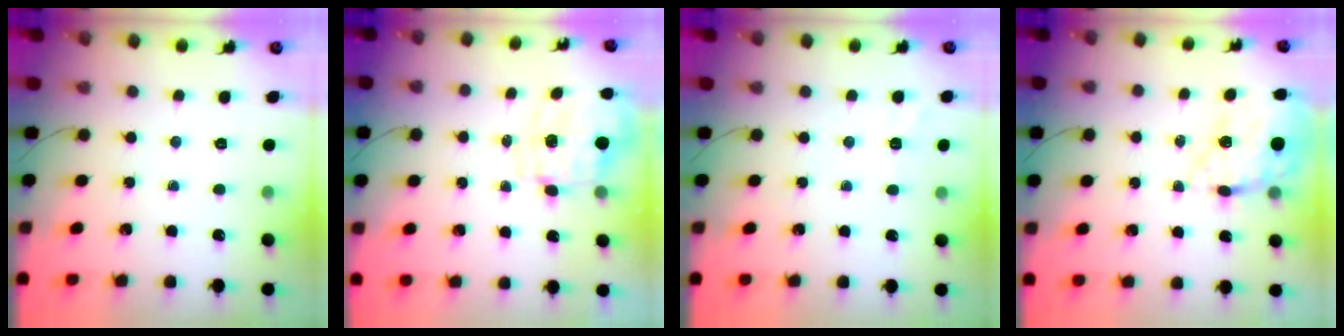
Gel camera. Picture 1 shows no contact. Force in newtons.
{"total": 2.9, "press": 2.7, "slide": 1.1}
{"total": 2.8, "press": 2.2, "slide": 1.8}
{"total": 17.7, "press": 17.3, "slide": 3.8}